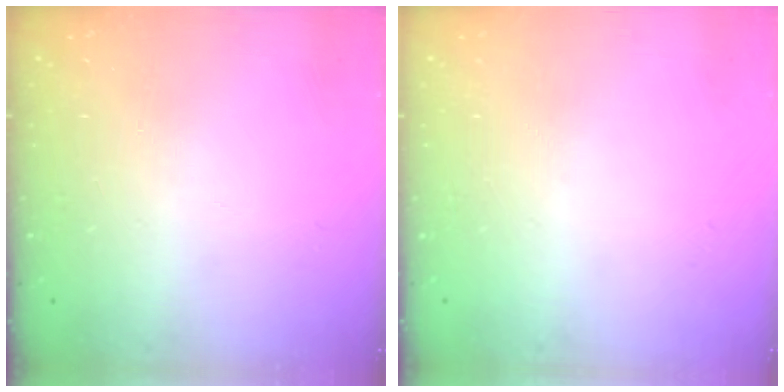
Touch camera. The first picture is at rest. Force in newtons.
{"total": 0.0}